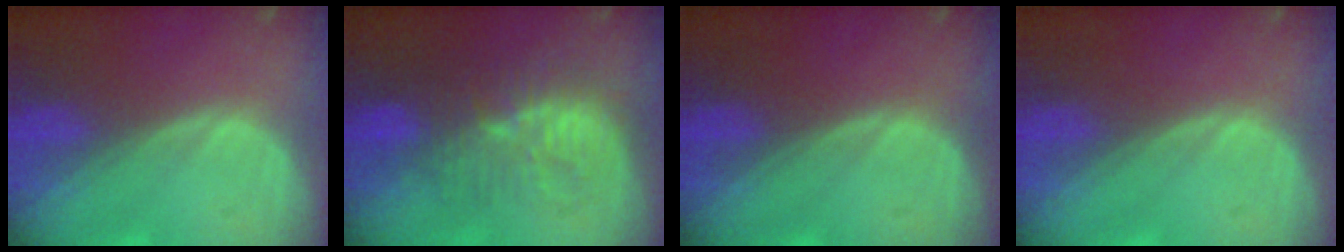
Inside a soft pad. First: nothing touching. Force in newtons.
{"total": 9.4, "press": 9.1, "slide": 2.0}
{"total": 0.0}
{"total": 0.0}